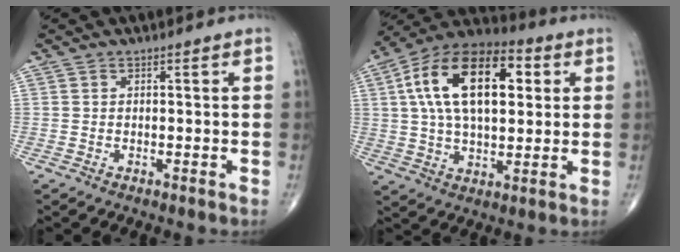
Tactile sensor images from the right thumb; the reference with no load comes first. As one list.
[{"total": 20.7, "force": [4.8, 11.1, 16.8], "torque": [-0.275, 0.015, 0.072]}]